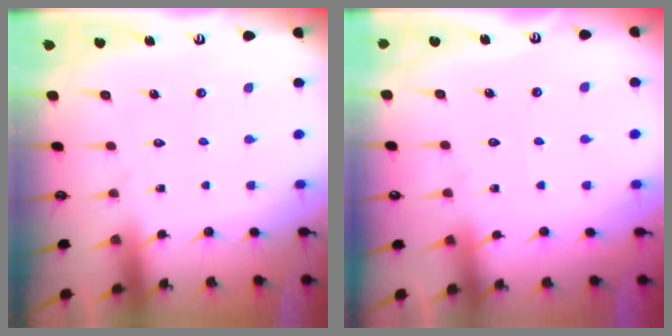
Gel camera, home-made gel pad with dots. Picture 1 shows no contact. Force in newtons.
{"total": 3.3, "press": 3.2, "slide": 0.5}